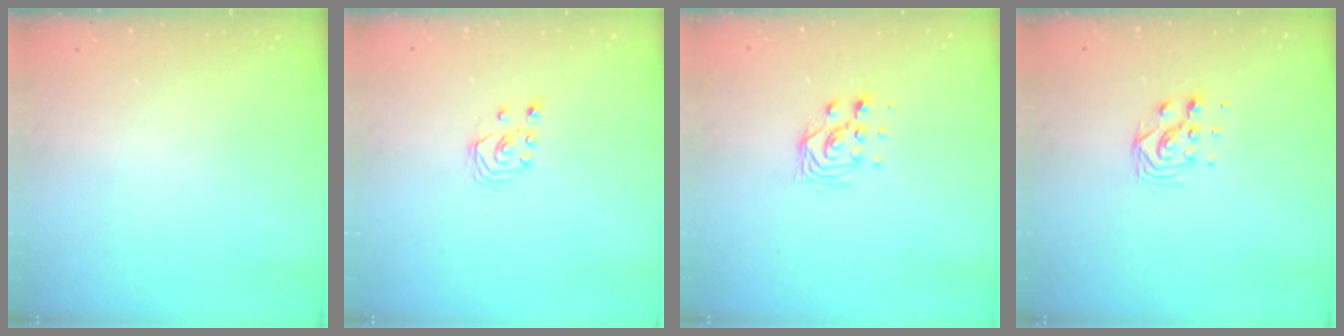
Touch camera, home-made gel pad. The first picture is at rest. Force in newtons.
{"total": 2.6, "press": 2.6, "slide": 0.3}
{"total": 4.9, "press": 4.8, "slide": 0.5}
{"total": 7.5, "press": 7.5, "slide": 0.6}